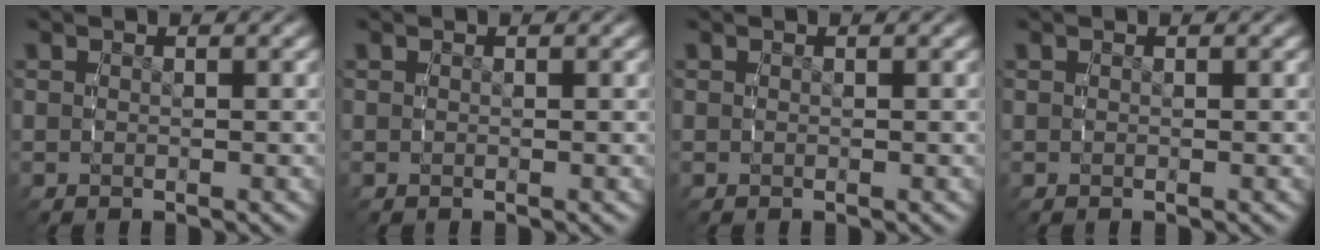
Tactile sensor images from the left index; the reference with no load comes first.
{"total": 0.0}
{"total": 0.0}
{"total": 0.0}